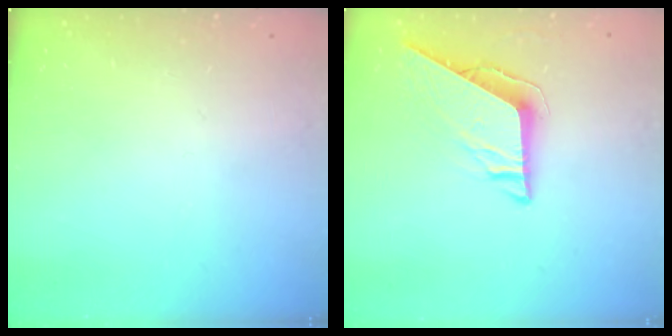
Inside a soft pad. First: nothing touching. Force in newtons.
{"total": 8.1, "press": 8.1, "slide": 0.3}